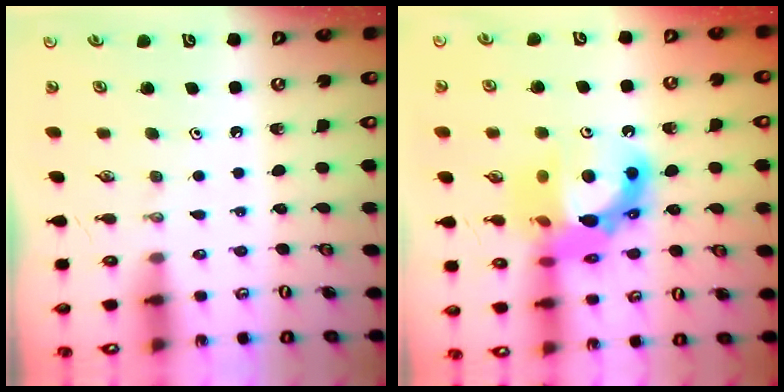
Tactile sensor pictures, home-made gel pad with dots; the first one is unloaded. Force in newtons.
{"total": 17.3, "press": 17.2, "slide": 1.8}